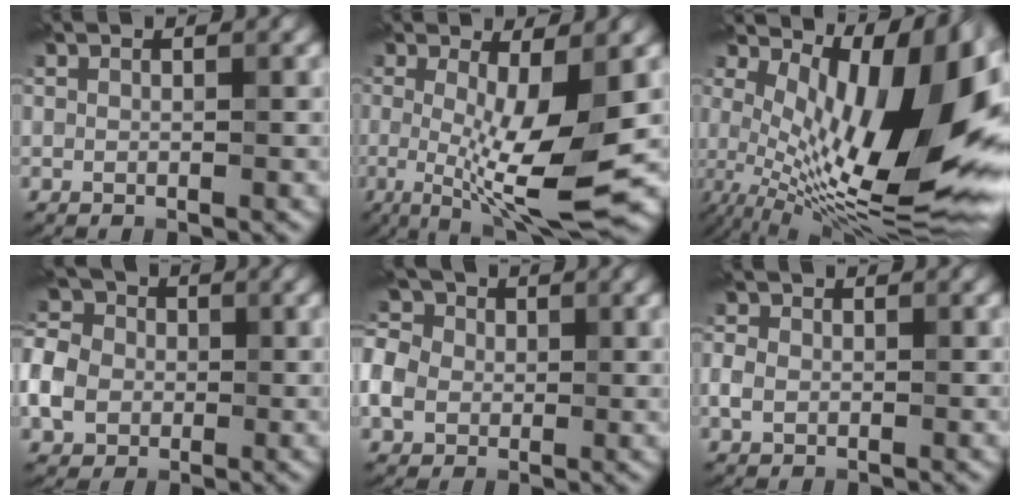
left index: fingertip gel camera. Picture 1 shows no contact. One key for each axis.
{"total": 8.1, "fx": -0.8, "fy": 1.7, "fz": 7.9, "tx": -0.131, "ty": -0.017, "tz": -0.009}
{"total": 14.7, "fx": 2.6, "fy": 5.7, "fz": 13.3, "tx": -0.197, "ty": -0.010, "tz": 0.049}
{"total": 6.4, "fx": -1.3, "fy": 5.3, "fz": 3.4, "tx": -0.092, "ty": 0.010, "tz": -0.037}
{"total": 7.2, "fx": -0.2, "fy": 5.9, "fz": 4.1, "tx": -0.101, "ty": 0.021, "tz": -0.021}
{"total": 1.9, "fx": -0.3, "fy": 1.6, "fz": 1.0, "tx": -0.025, "ty": 0.004, "tz": -0.010}